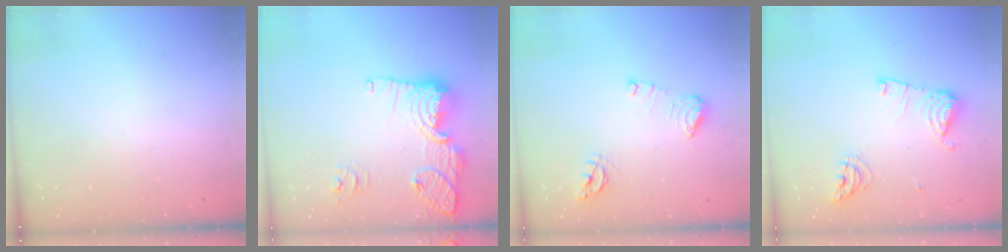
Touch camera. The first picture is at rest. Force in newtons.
{"total": 17.6, "press": 17.3, "slide": 3.3}
{"total": 10.0, "press": 9.9, "slide": 1.0}
{"total": 11.8, "press": 11.7, "slide": 1.4}